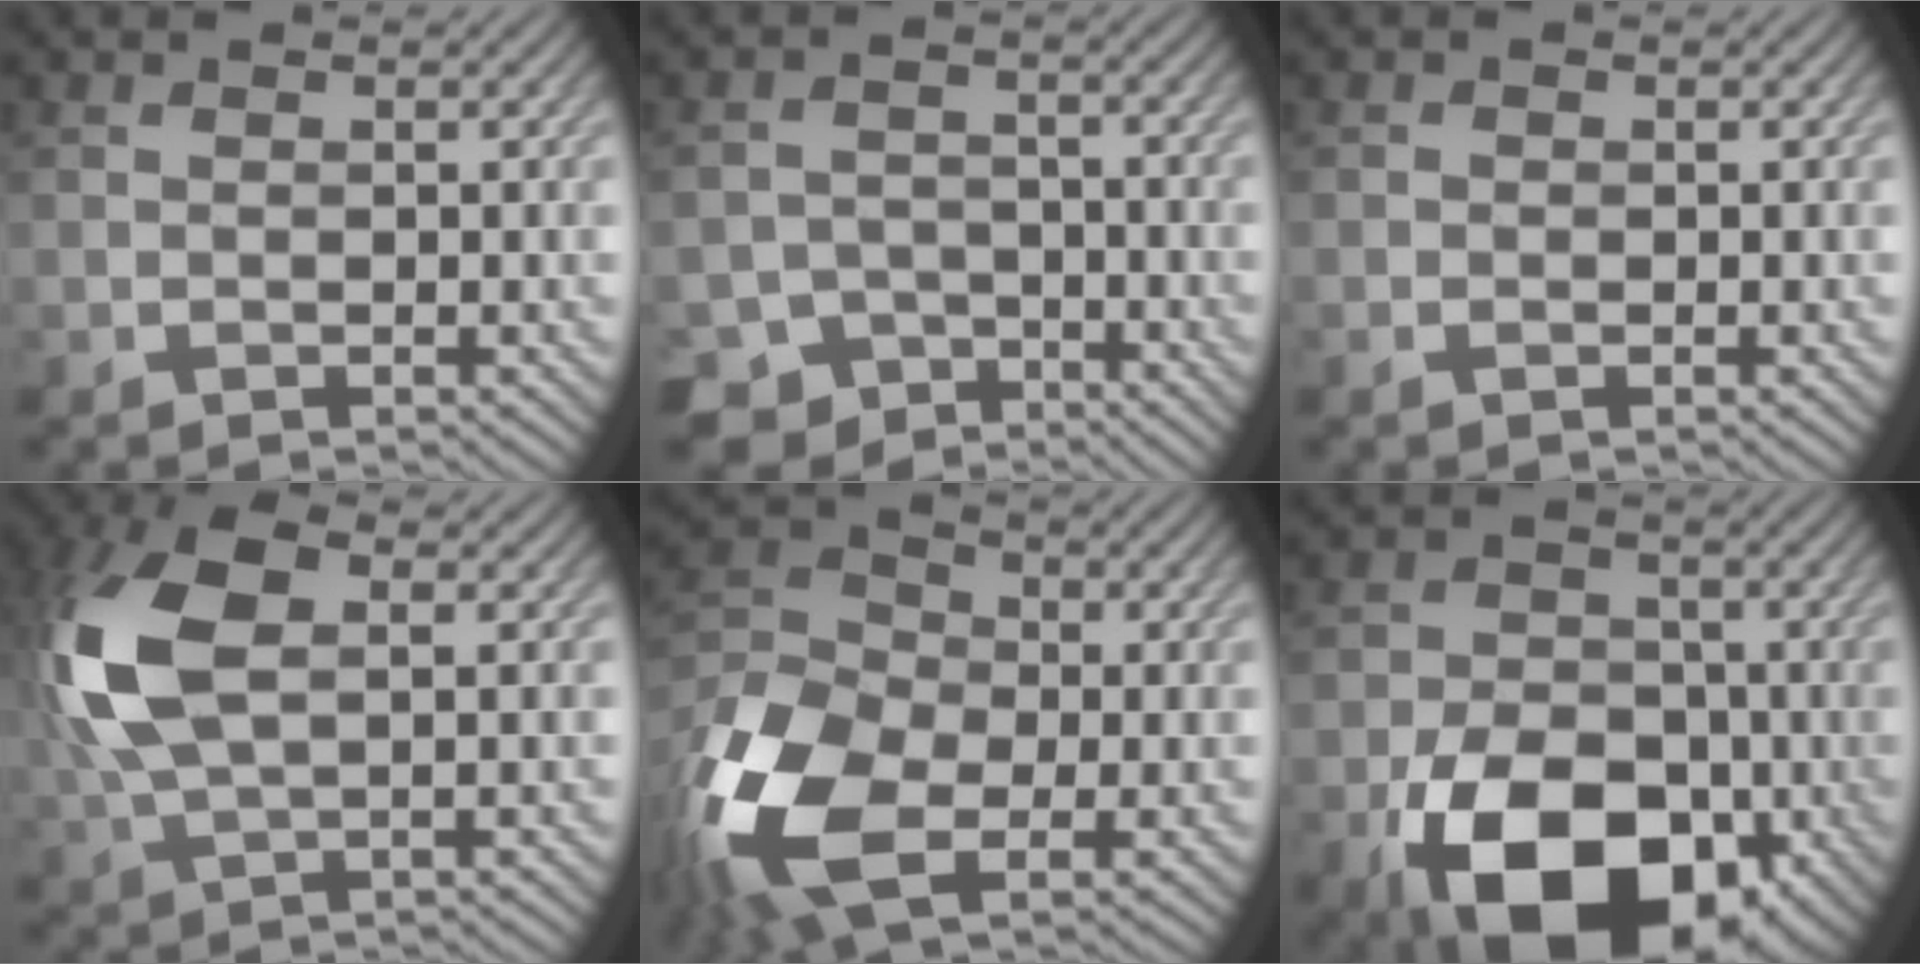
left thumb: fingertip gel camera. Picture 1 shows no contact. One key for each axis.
{"total": 5.8, "fx": -4.6, "fy": 3.5, "fz": 0.5, "tx": -0.007, "ty": -0.007, "tz": -0.076}
{"total": 0.9, "fx": -0.4, "fy": 0.6, "fz": 0.4, "tx": -0.008, "ty": -0.003, "tz": -0.009}
{"total": 12.0, "fx": 2.2, "fy": 6.0, "fz": 10.1, "tx": -0.256, "ty": 0.011, "tz": 0.038}
{"total": 15.3, "fx": -6.5, "fy": 8.9, "fz": 10.7, "tx": -0.262, "ty": -0.036, "tz": -0.136}
{"total": 16.1, "fx": -6.6, "fy": 10.6, "fz": 10.1, "tx": -0.170, "ty": -0.045, "tz": -0.112}